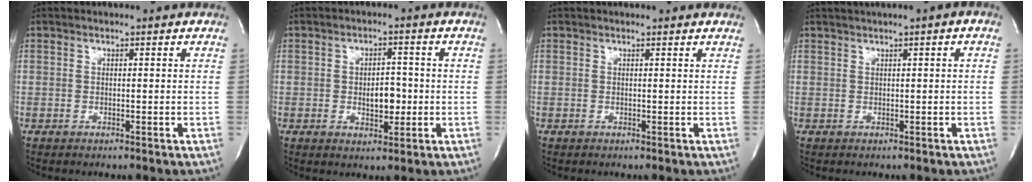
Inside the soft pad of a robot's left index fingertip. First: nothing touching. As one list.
[{"total": 4.3, "force": [-1.2, 2.1, 3.5], "torque": [-0.048, -0.004, -0.013]}, {"total": 1.6, "force": [1.5, 0.5, 0.3], "torque": [-0.015, 0.010, 0.006]}, {"total": 2.1, "force": [0.6, -0.2, 2.1], "torque": [-0.039, 0.005, 0.012]}]